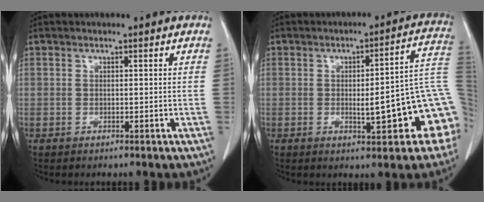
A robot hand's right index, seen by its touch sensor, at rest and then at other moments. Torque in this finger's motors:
{"motor_torque": [0.41, -0.11, 0.31, 0.05]}